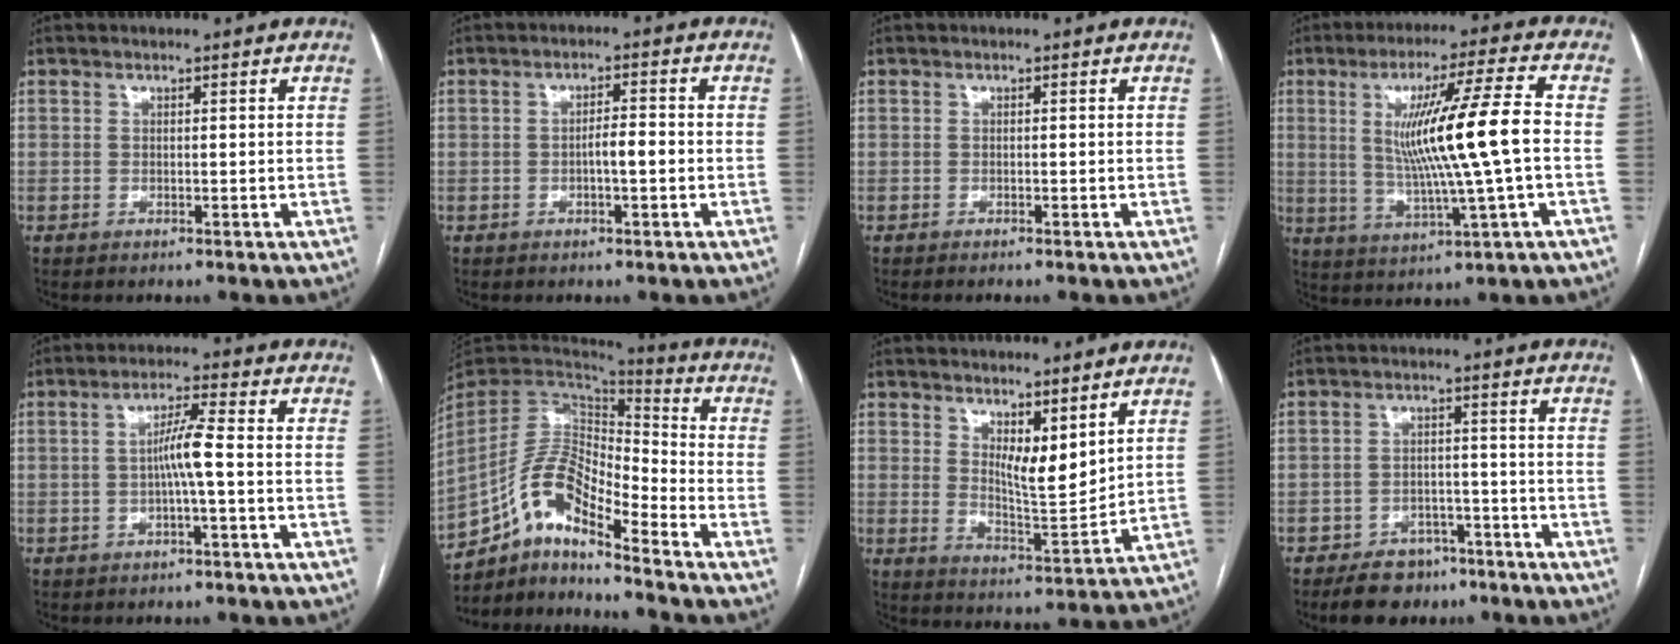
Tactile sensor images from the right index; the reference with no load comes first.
{"total": 3.0, "force": [-0.7, 0.5, 2.8], "torque": [-0.044, 0.004, -0.013]}
{"total": 0.8, "force": [-0.7, -0.2, 0.4], "torque": [-0.006, 0.000, -0.010]}
{"total": 13.8, "force": [0.6, -0.9, 13.8], "torque": [-0.243, 0.000, 0.012]}
{"total": 4.6, "force": [-0.7, -0.3, 4.6], "torque": [-0.083, 0.011, -0.013]}
{"total": 13.7, "force": [-8.9, 3.7, 9.8], "torque": [-0.190, 0.029, -0.162]}
{"total": 6.5, "force": [3.9, 1.7, 4.9], "torque": [-0.091, -0.020, 0.078]}
{"total": 7.4, "force": [-5.6, 4.3, 2.2], "torque": [-0.033, 0.006, -0.084]}